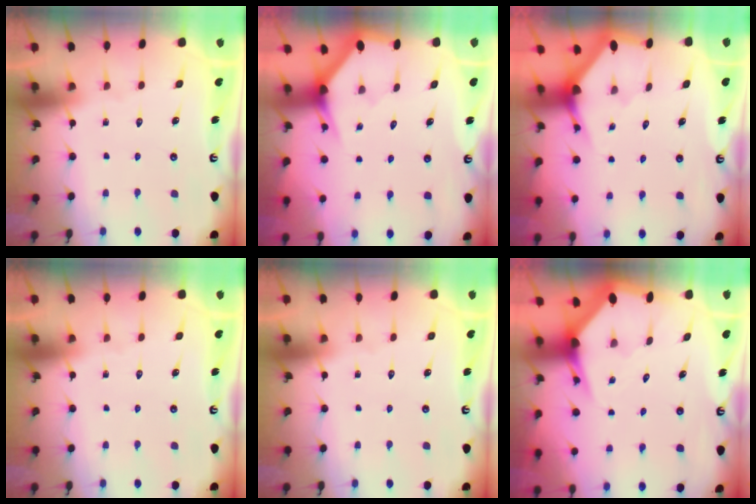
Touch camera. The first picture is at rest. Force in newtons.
{"total": 2.9, "press": 2.9, "slide": 0.1}
{"total": 3.0, "press": 3.0, "slide": 0.2}
{"total": 0.0}
{"total": 0.0}
{"total": 4.4, "press": 4.3, "slide": 0.7}